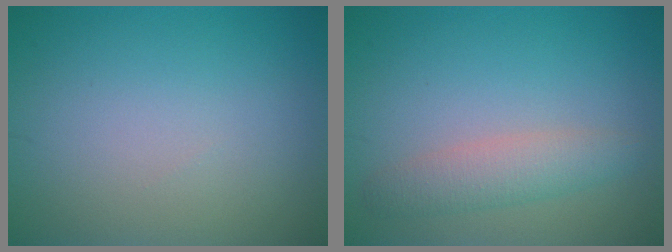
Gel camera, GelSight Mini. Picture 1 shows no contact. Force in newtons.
{"total": 2.8, "press": 2.8, "slide": 0.1}